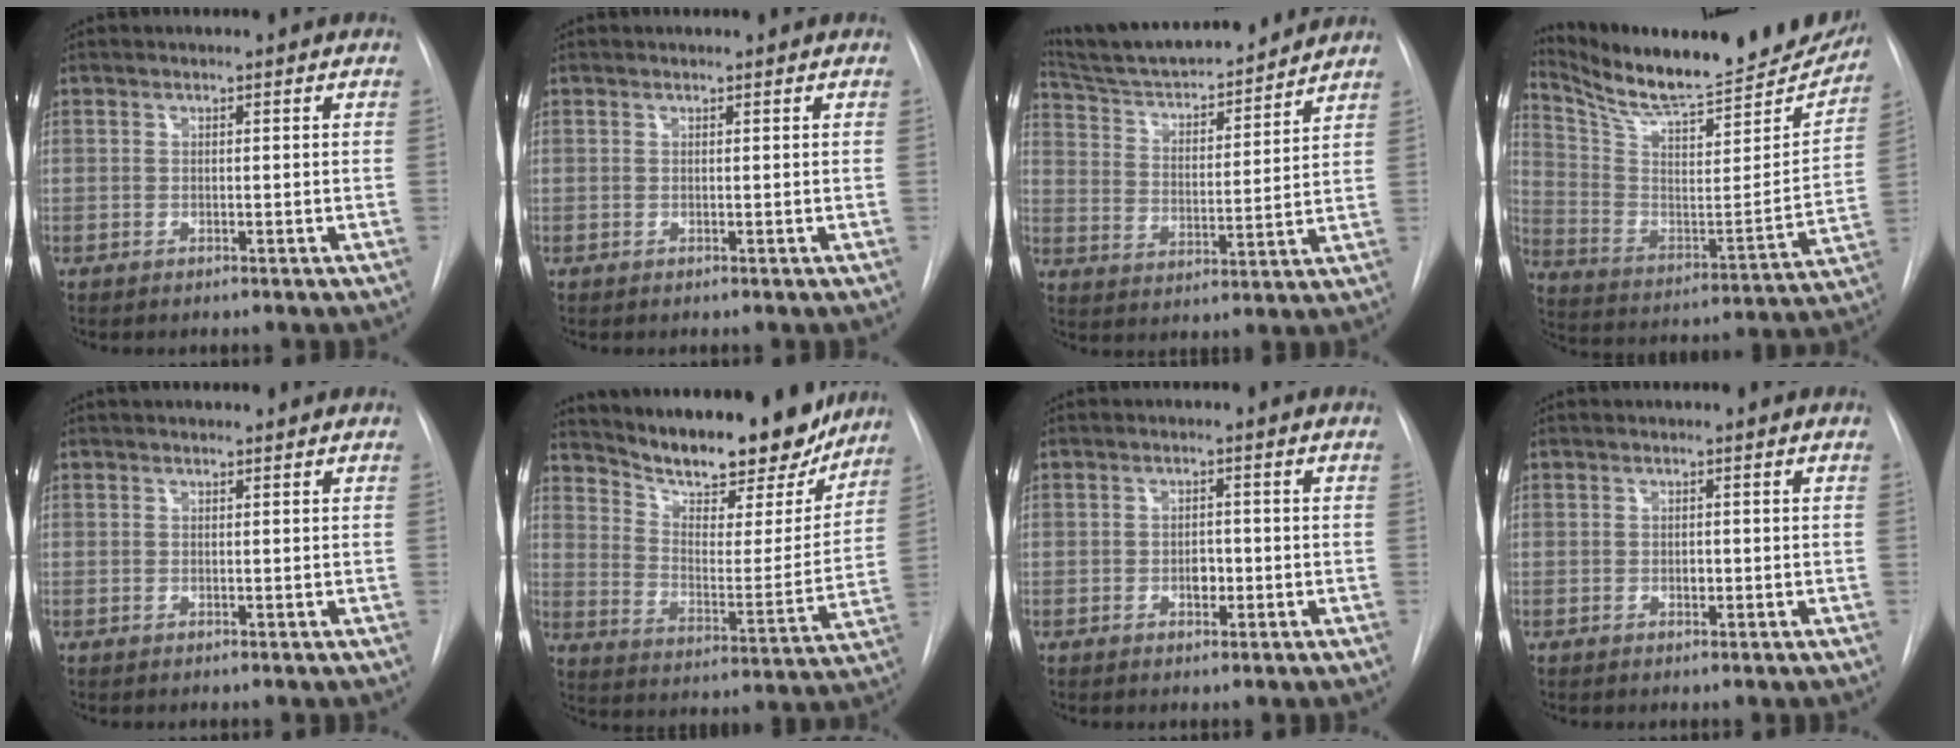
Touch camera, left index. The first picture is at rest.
{"total": 0.9, "force": [0.9, 0.1, 0.0], "torque": [-0.006, 0.011, 0.014]}
{"total": 18.1, "force": [16.8, 2.2, 6.5], "torque": [-0.106, 0.004, 0.264]}
{"total": 26.1, "force": [23.2, 4.5, 11.0], "torque": [-0.181, -0.056, 0.335]}
{"total": 3.0, "force": [2.8, 0.5, 1.0], "torque": [-0.013, 0.028, 0.038]}
{"total": 21.7, "force": [18.9, 5.6, 9.1], "torque": [-0.143, -0.015, 0.270]}
{"total": 1.9, "force": [-0.5, 1.2, 1.3], "torque": [-0.019, 0.004, -0.006]}
{"total": 0.6, "force": [0.0, 0.5, 0.4], "torque": [-0.005, 0.000, -0.002]}